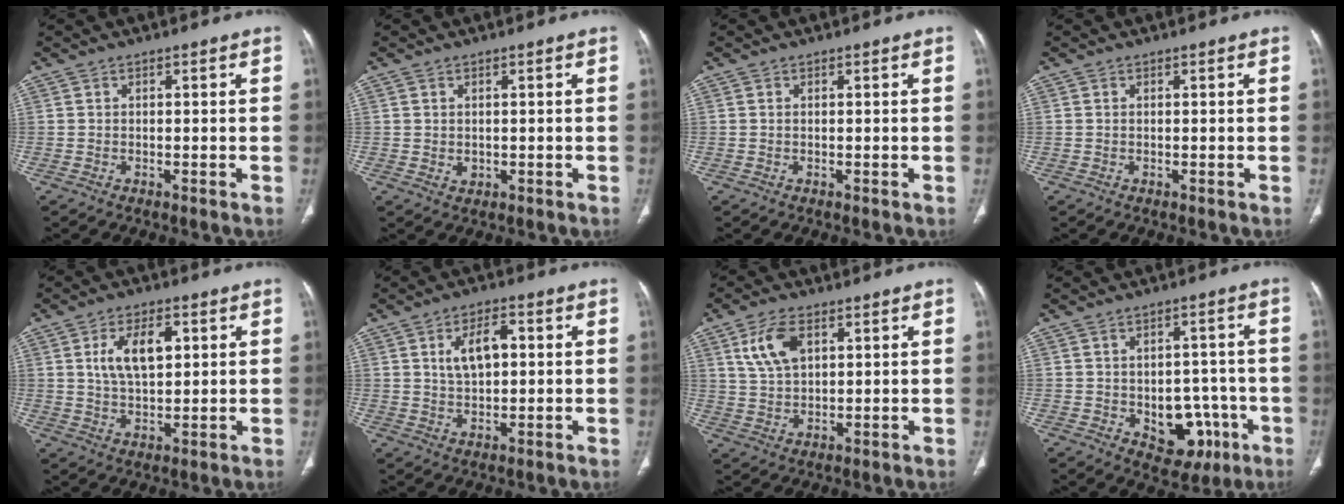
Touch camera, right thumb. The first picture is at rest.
{"total": 1.4, "force": [0.3, 1.2, 0.7], "torque": [-0.013, -0.004, 0.013]}
{"total": 0.0}
{"total": 0.0}
{"total": 8.6, "force": [2.5, 4.4, 6.9], "torque": [-0.115, -0.004, 0.050]}
{"total": 6.9, "force": [1.6, 3.7, 5.6], "torque": [-0.089, 0.004, 0.029]}
{"total": 7.7, "force": [3.3, 4.2, 5.6], "torque": [-0.104, -0.005, 0.071]}
{"total": 10.4, "force": [-3.3, 7.3, 6.7], "torque": [-0.043, 0.026, -0.026]}